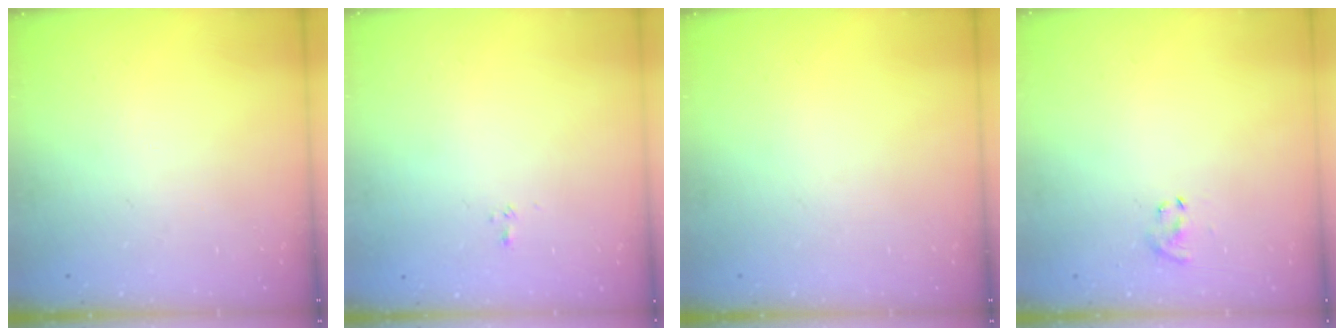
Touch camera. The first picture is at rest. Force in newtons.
{"total": 1.6, "press": 1.4, "slide": 0.8}
{"total": 0.0}
{"total": 2.3, "press": 2.1, "slide": 1.0}